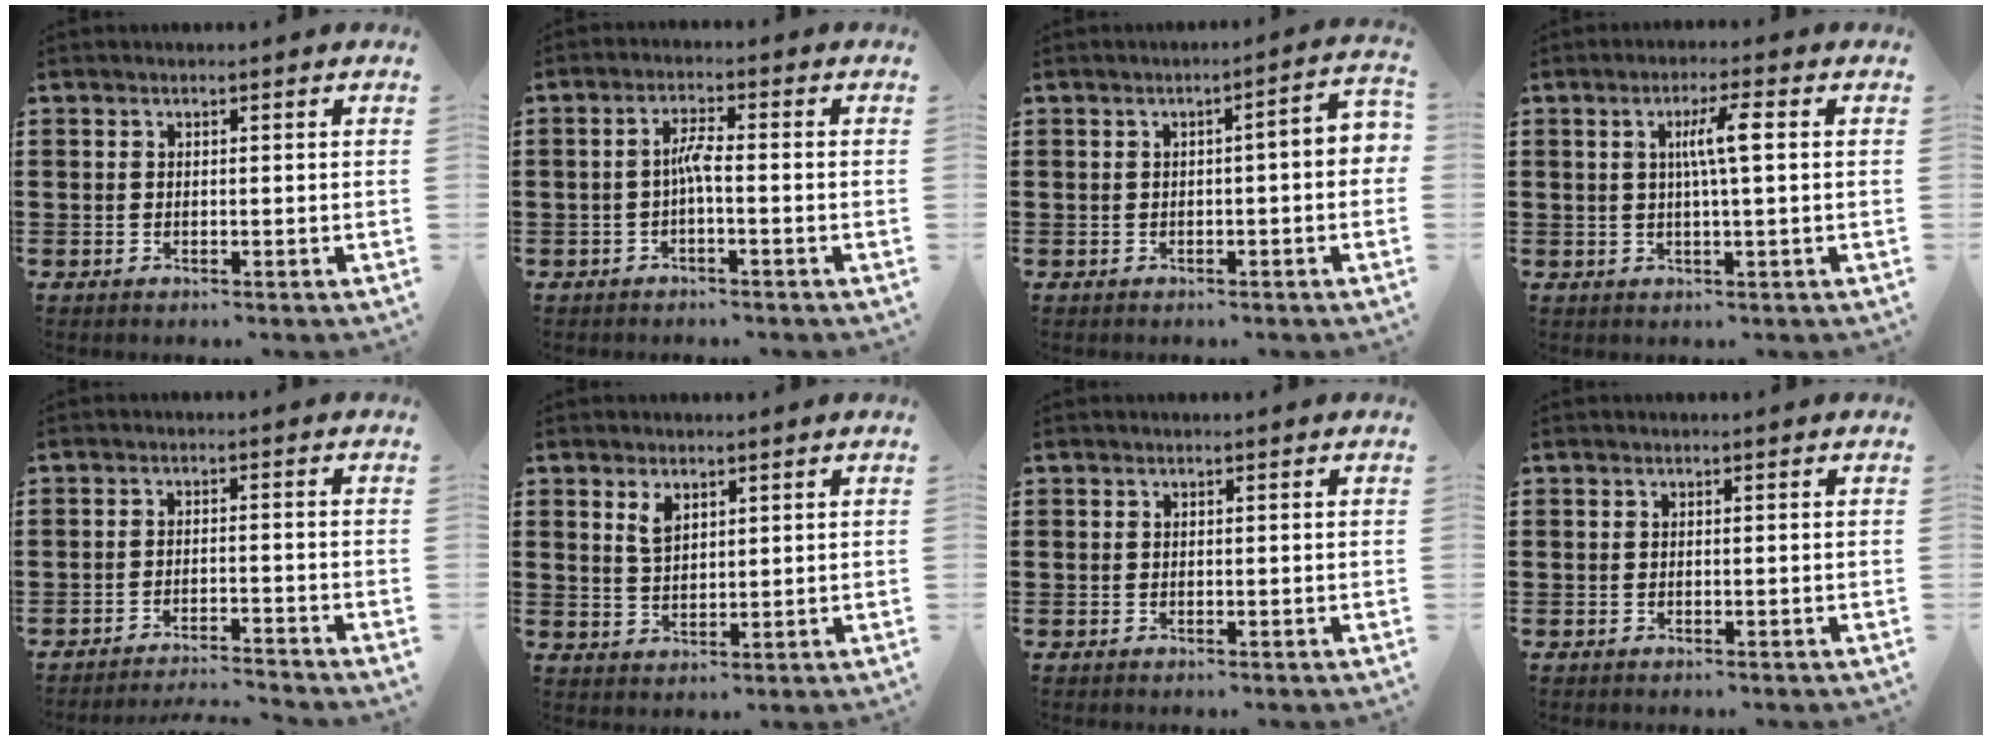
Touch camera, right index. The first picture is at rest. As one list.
[{"total": 3.0, "force": [-0.8, 0.4, 2.8], "torque": [-0.056, 0.002, -0.017]}, {"total": 2.9, "force": [-0.6, 0.4, 2.8], "torque": [-0.047, 0.001, -0.014]}, {"total": 4.8, "force": [0.7, 0.2, 4.8], "torque": [-0.091, 0.002, 0.006]}, {"total": 2.7, "force": [-2.7, -0.3, 0.3], "torque": [-0.011, -0.001, -0.058]}, {"total": 3.2, "force": [1.9, 1.6, 2.0], "torque": [-0.045, 0.004, 0.035]}, {"total": 0.0}, {"total": 0.0}]